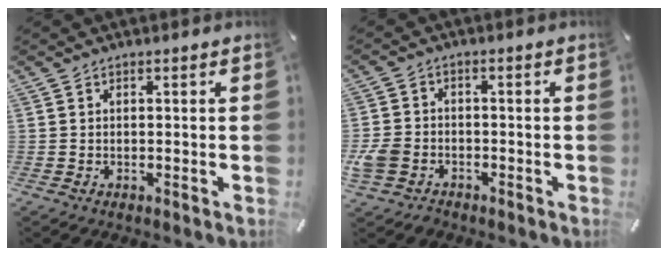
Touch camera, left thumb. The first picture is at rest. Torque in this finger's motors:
{"motor_torque": [-0.18, 0.69, 0.23, 0.24, 0.04]}